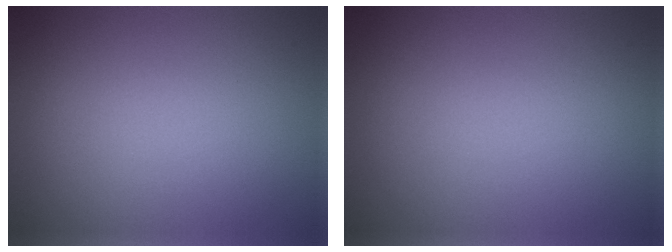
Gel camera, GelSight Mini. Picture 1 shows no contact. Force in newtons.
{"total": 0.0}